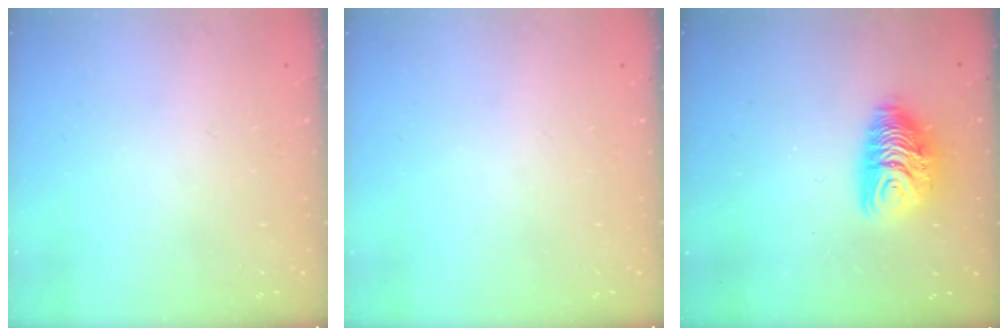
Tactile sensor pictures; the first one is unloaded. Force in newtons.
{"total": 0.0}
{"total": 10.0, "press": 10.0, "slide": 0.7}